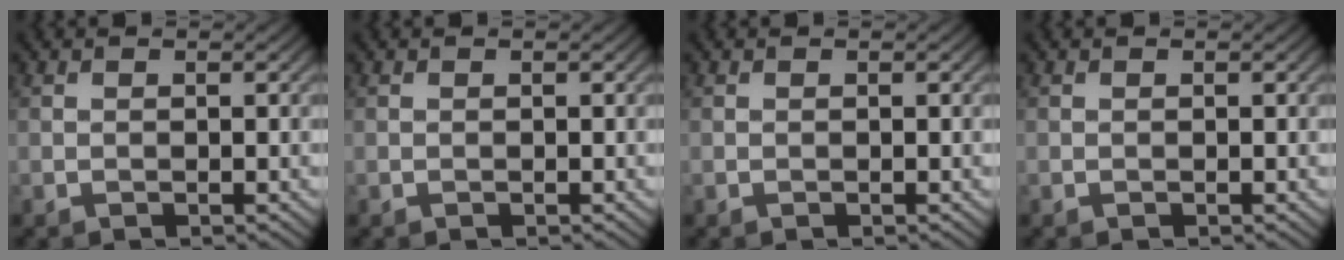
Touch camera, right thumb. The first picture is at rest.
{"total": 0.0}
{"total": 0.0}
{"total": 0.0}